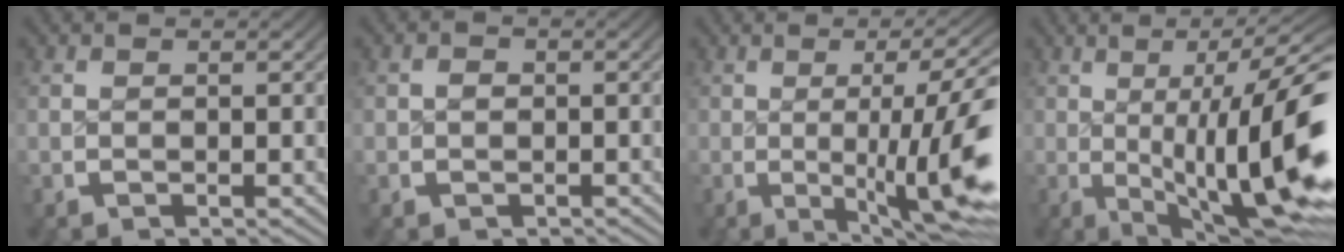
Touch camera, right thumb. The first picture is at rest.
{"total": 0.8, "force": [-0.1, 0.8, -0.2], "torque": [0.002, -0.003, -0.002]}
{"total": 9.9, "force": [-1.9, 3.9, 8.9], "torque": [-0.133, -0.009, -0.023]}
{"total": 13.6, "force": [-1.1, 6.3, 12.0], "torque": [-0.182, -0.019, -0.004]}